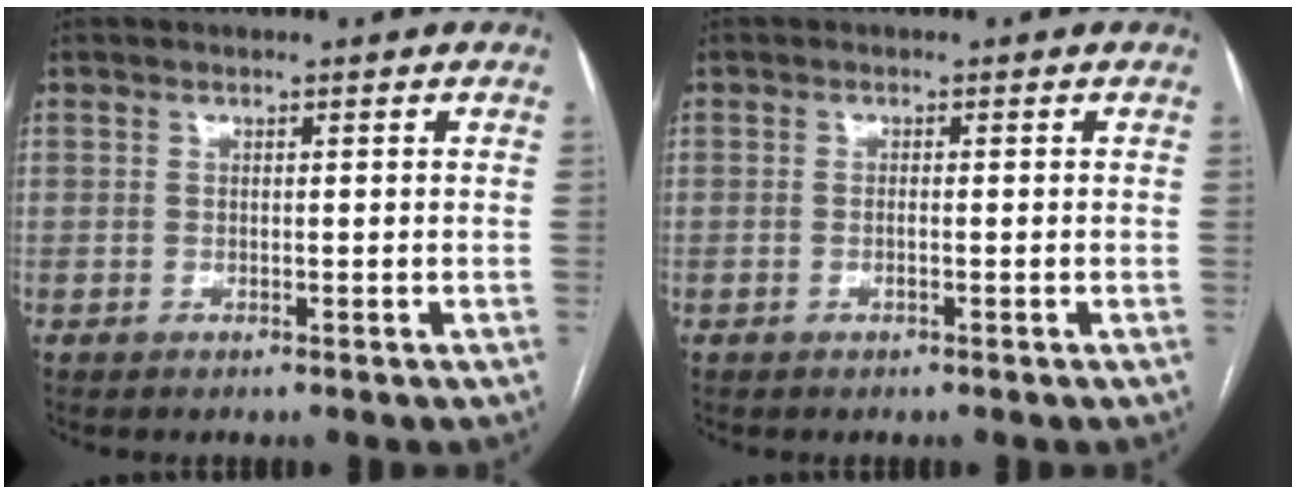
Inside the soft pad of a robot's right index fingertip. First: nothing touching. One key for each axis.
{"total": 0.9, "fx": -0.3, "fy": 0.2, "fz": 0.8, "tx": -0.017, "ty": 0.000, "tz": -0.004}